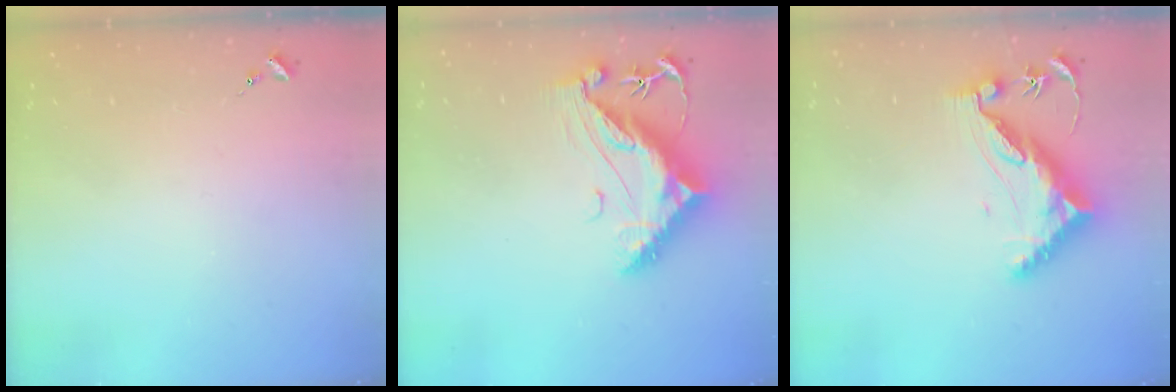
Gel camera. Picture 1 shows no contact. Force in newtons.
{"total": 13.0, "press": 12.9, "slide": 1.6}
{"total": 11.5, "press": 11.4, "slide": 0.7}